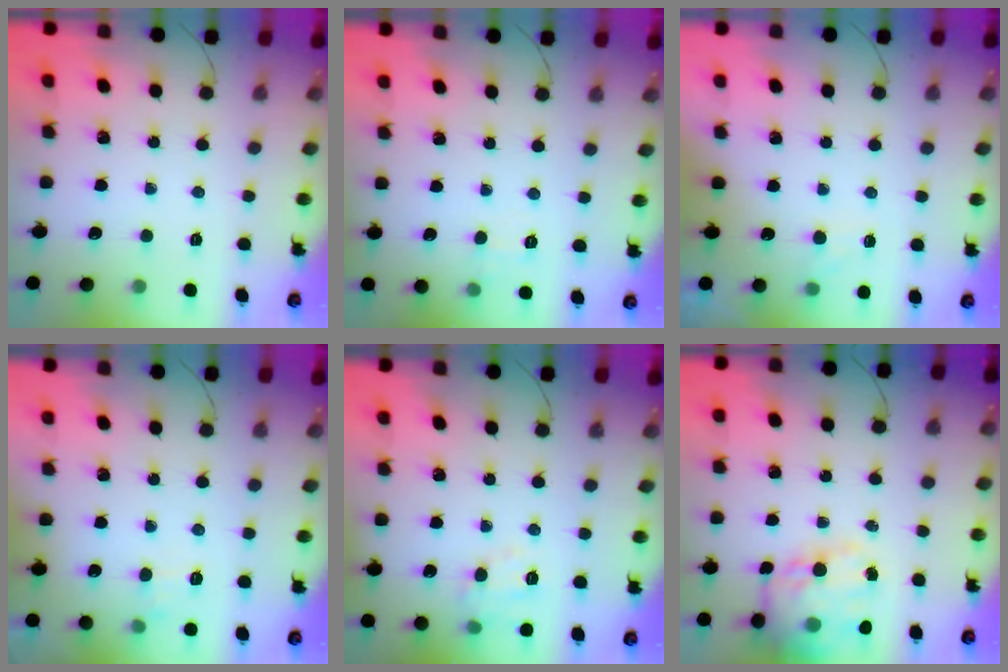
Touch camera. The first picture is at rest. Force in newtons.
{"total": 5.2, "press": 5.0, "slide": 1.3}
{"total": 4.9, "press": 4.6, "slide": 1.5}
{"total": 6.2, "press": 5.9, "slide": 1.8}
{"total": 8.9, "press": 8.8, "slide": 1.4}
{"total": 19.2, "press": 18.7, "slide": 4.6}